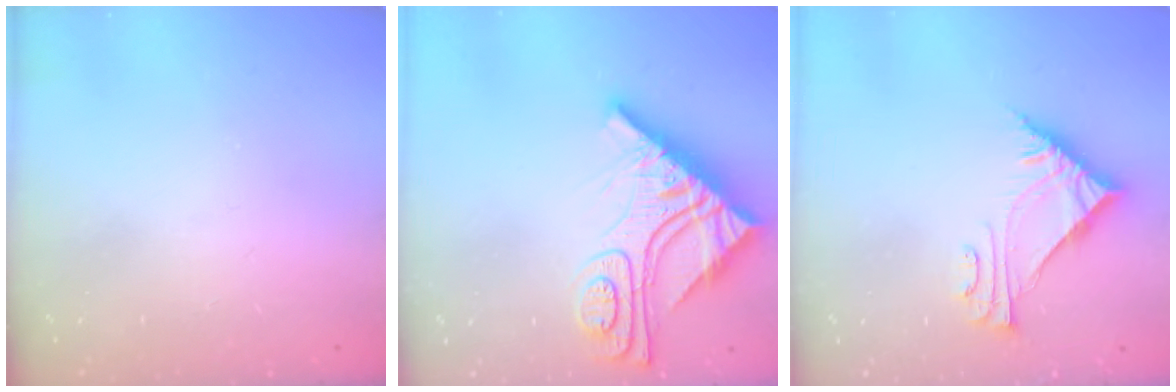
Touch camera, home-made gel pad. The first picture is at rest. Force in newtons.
{"total": 17.0, "press": 16.9, "slide": 1.4}
{"total": 7.4, "press": 7.4, "slide": 0.4}